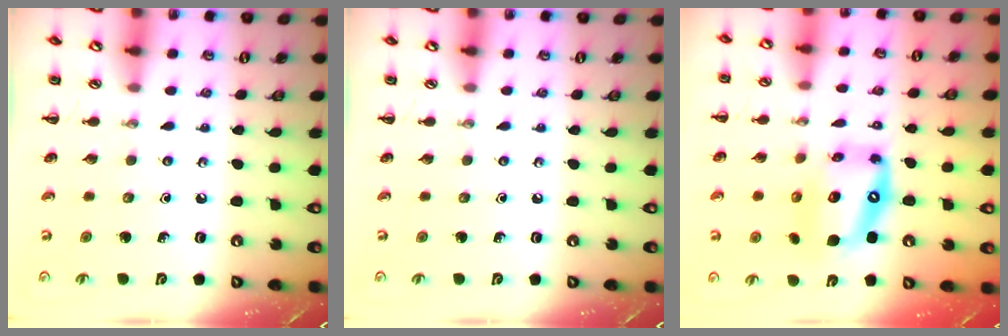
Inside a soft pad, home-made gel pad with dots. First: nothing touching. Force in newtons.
{"total": 0.0}
{"total": 13.1, "press": 12.5, "slide": 3.7}